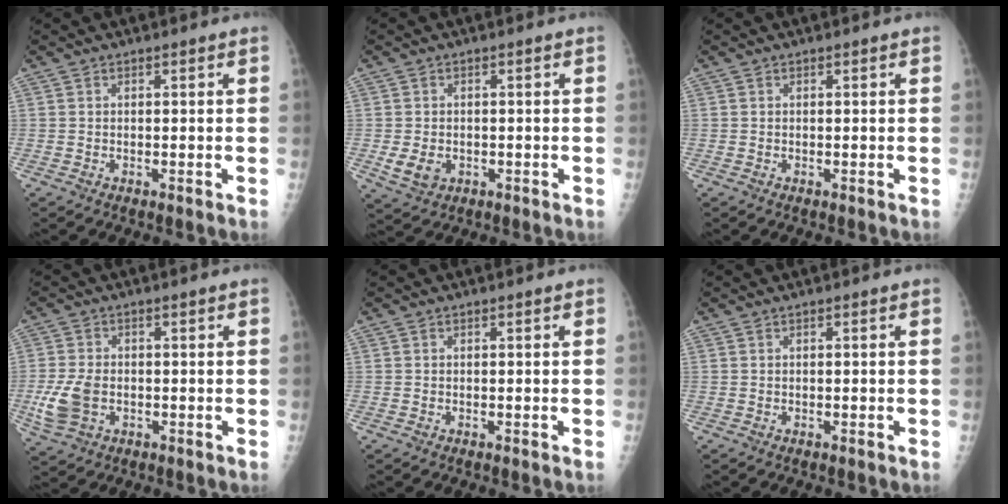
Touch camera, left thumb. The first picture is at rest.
{"total": 4.6, "force": [-1.0, 3.6, 2.7], "torque": [-0.044, -0.003, -0.009]}
{"total": 0.0}
{"total": 7.0, "force": [-1.3, 4.7, 5.1], "torque": [-0.116, -0.001, -0.022]}
{"total": 0.0}
{"total": 0.0}